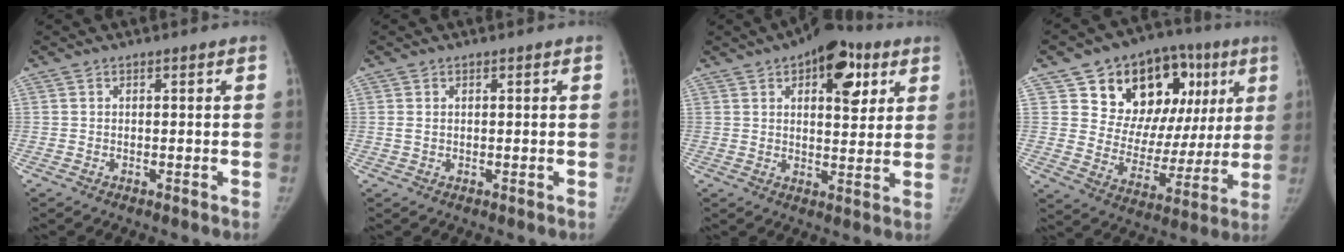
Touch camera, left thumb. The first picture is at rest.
{"total": 1.1, "force": [0.3, 0.7, 0.8], "torque": [-0.021, 0.005, 0.011]}
{"total": 13.9, "force": [6.5, 6.9, 10.2], "torque": [-0.093, -0.014, 0.087]}
{"total": 23.2, "force": [9.3, 15.4, 14.7], "torque": [-0.144, 0.005, 0.146]}